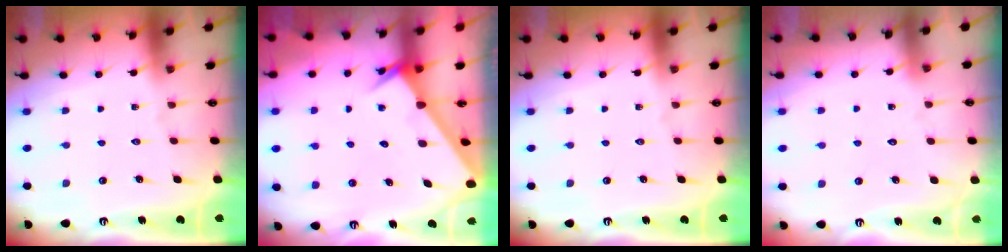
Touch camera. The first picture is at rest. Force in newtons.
{"total": 2.7, "press": 2.7, "slide": 0.2}
{"total": 0.0}
{"total": 1.9, "press": 1.9, "slide": 0.1}